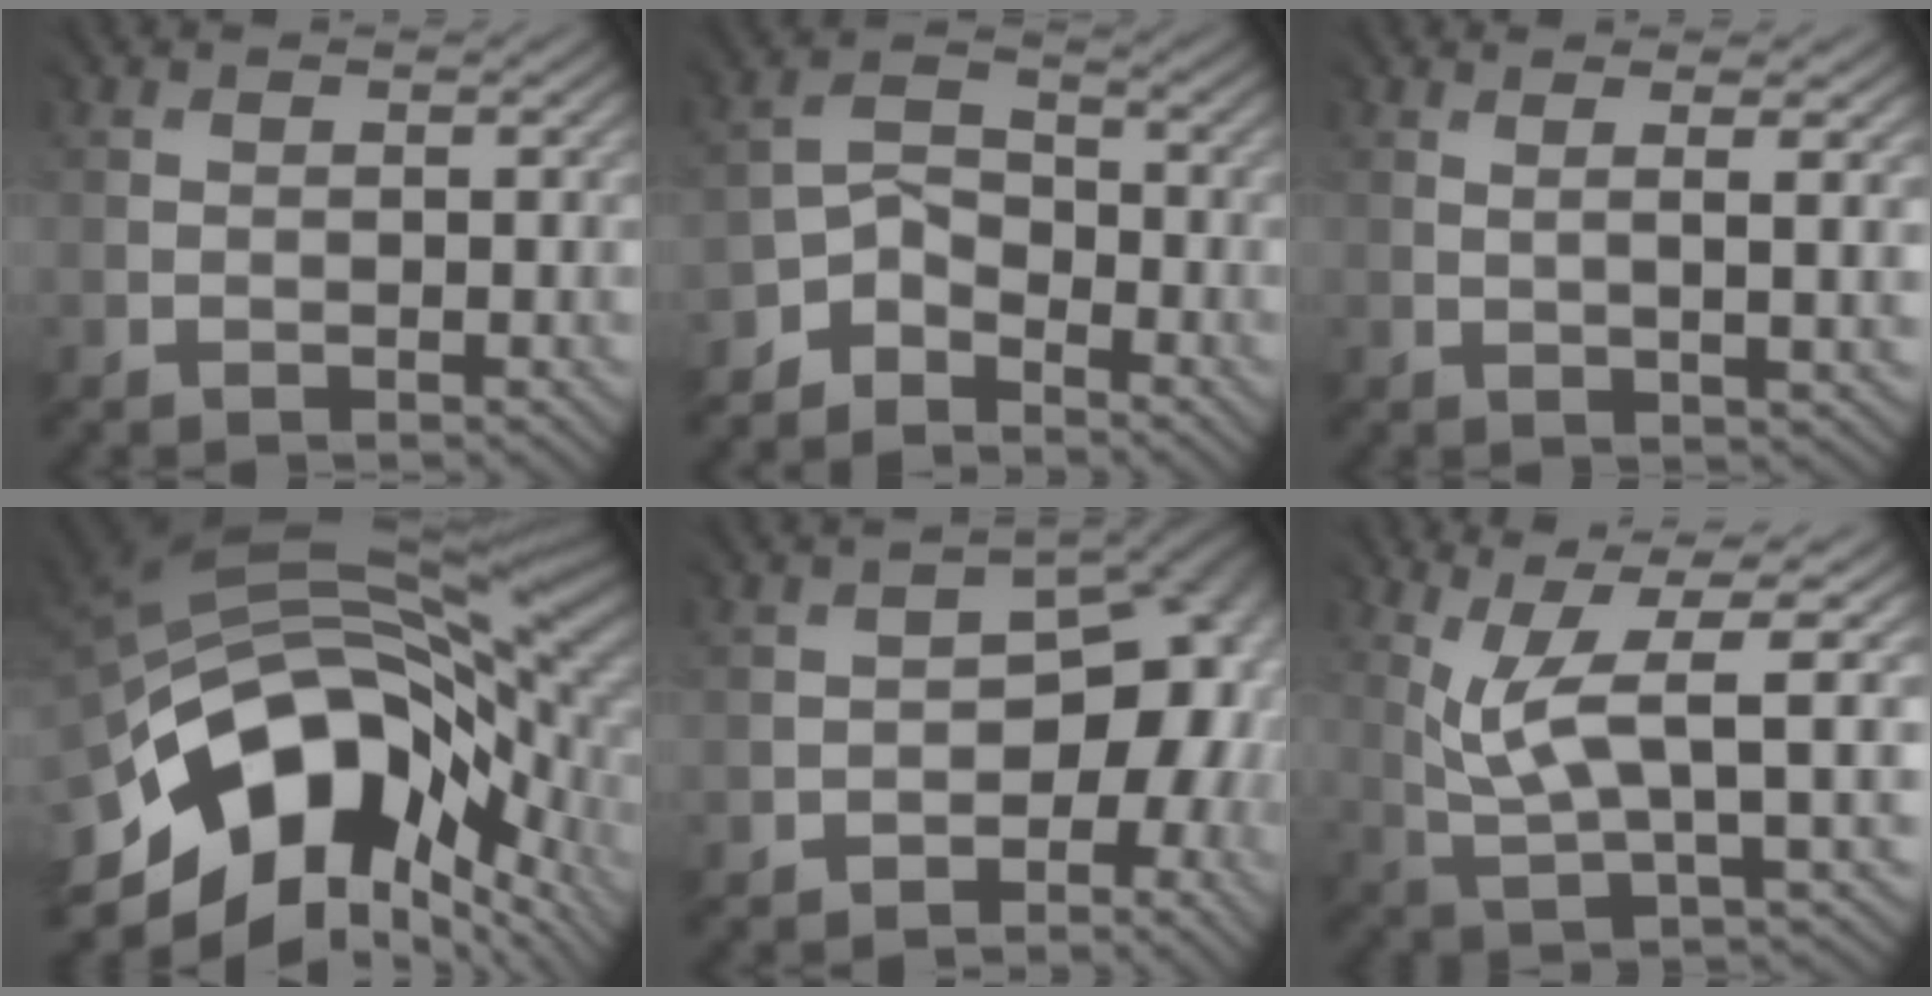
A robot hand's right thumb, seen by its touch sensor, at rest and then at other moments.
{"total": 5.0, "force": [-4.5, 2.1, 0.6], "torque": [-0.010, -0.001, -0.104]}
{"total": 3.3, "force": [1.2, 0.4, 3.0], "torque": [-0.047, 0.009, 0.018]}
{"total": 14.5, "force": [-5.1, 9.1, 10.0], "torque": [-0.200, -0.005, -0.092]}
{"total": 8.2, "force": [-3.3, 5.2, 5.4], "torque": [-0.040, -0.011, -0.051]}
{"total": 8.8, "force": [2.7, 1.9, 8.1], "torque": [-0.163, 0.010, 0.060]}